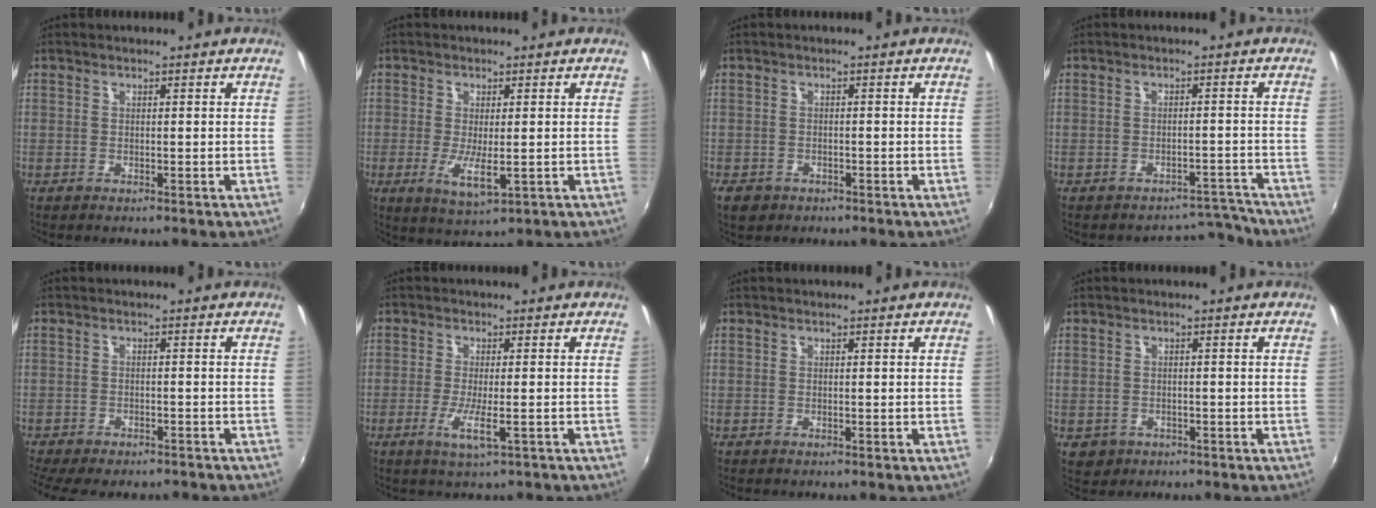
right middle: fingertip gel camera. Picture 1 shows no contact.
{"total": 5.5, "force": [-1.2, 1.6, 5.1], "torque": [-0.103, -0.018, -0.019]}
{"total": 5.9, "force": [-4.3, 3.2, 2.5], "torque": [-0.074, -0.016, -0.080]}
{"total": 4.6, "force": [-4.5, 0.8, -1.0], "torque": [0.029, 0.025, -0.058]}
{"total": 8.7, "force": [-7.5, 2.4, 3.8], "torque": [-0.090, -0.031, -0.114]}
{"total": 4.5, "force": [-2.2, 0.6, 3.9], "torque": [-0.083, -0.013, -0.042]}
{"total": 0.0}
{"total": 3.5, "force": [-1.2, 3.0, 1.3], "torque": [-0.032, -0.005, -0.013]}